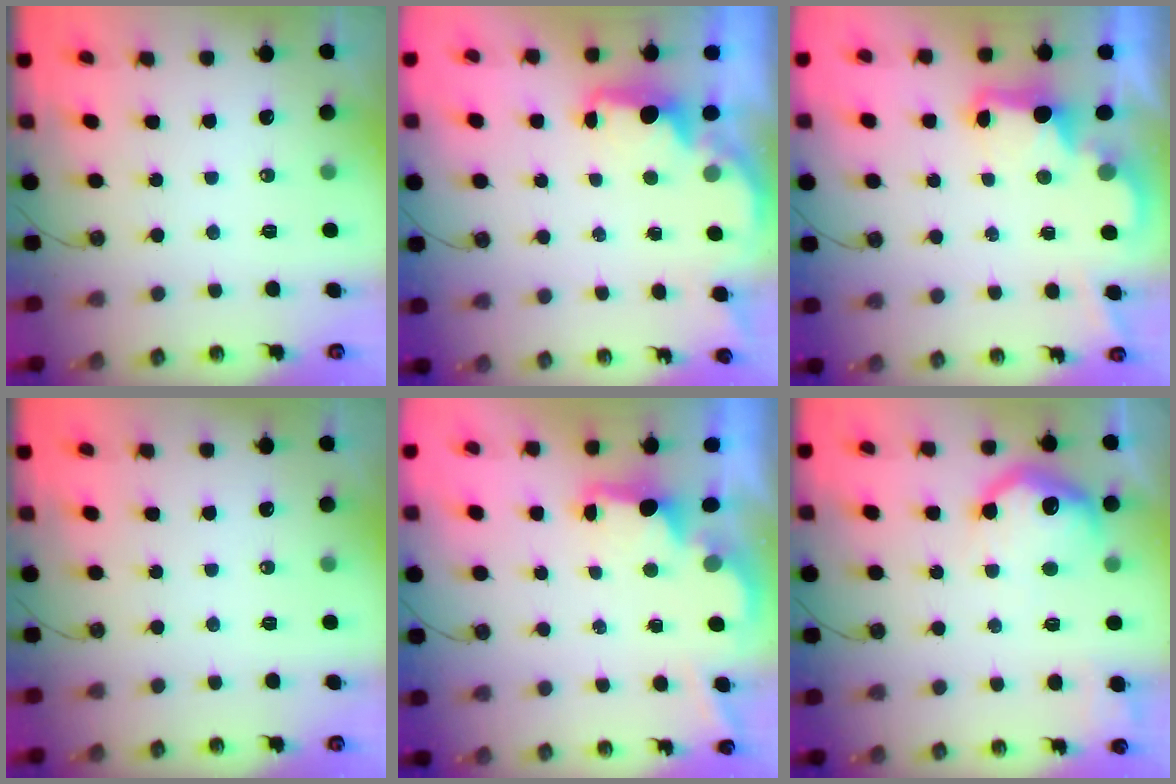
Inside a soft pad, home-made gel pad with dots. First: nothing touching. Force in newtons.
{"total": 2.3, "press": 2.1, "slide": 0.8}
{"total": 2.7, "press": 2.7, "slide": 0.6}
{"total": 0.0}
{"total": 1.9, "press": 1.8, "slide": 0.6}
{"total": 14.2, "press": 14.2, "slide": 0.9}